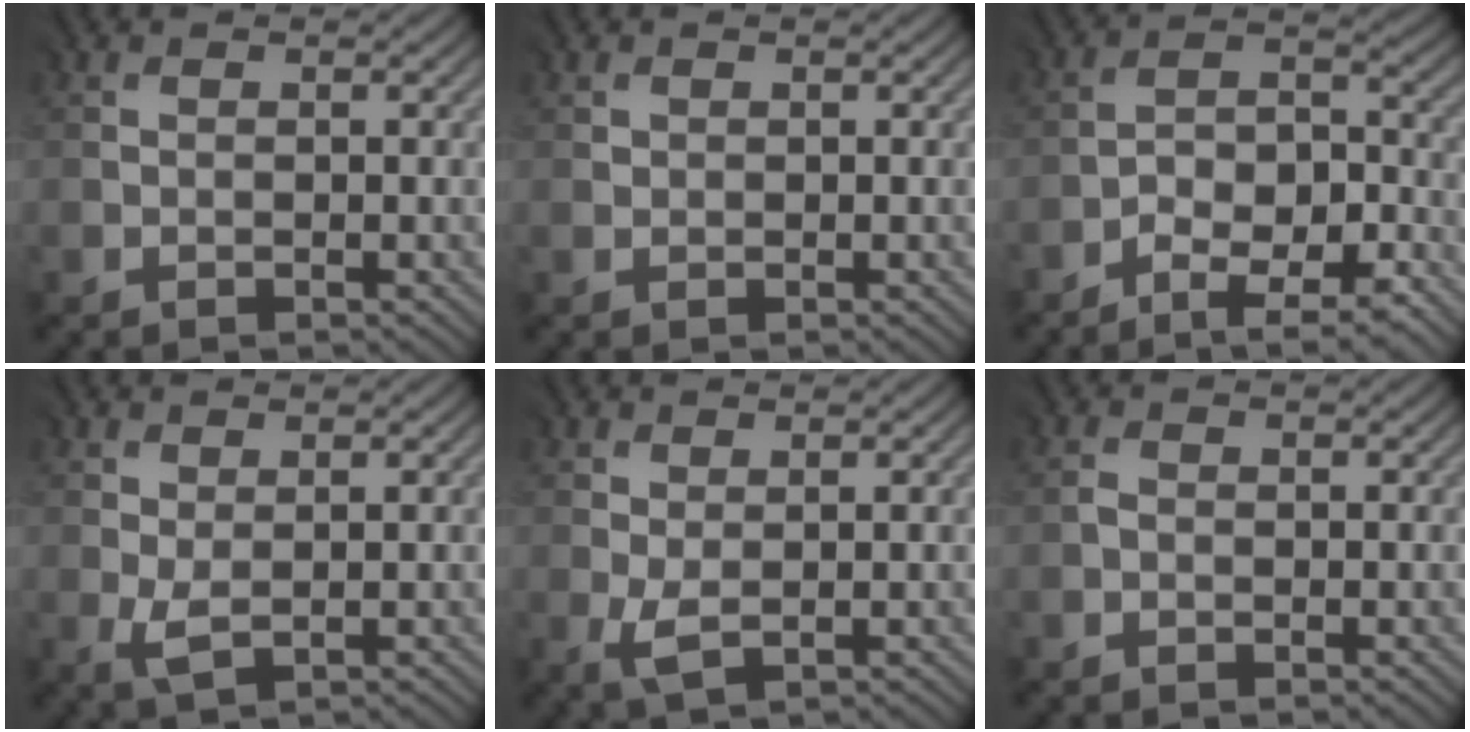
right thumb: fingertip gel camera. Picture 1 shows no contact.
{"total": 0.7, "force": [0.4, 0.6, 0.2], "torque": [-0.001, 0.001, 0.006]}
{"total": 9.9, "force": [-7.1, 4.1, 5.5], "torque": [-0.092, -0.012, -0.112]}
{"total": 2.0, "force": [0.1, 1.2, 1.6], "torque": [-0.052, -0.004, 0.004]}
{"total": 2.0, "force": [-0.1, 1.2, 1.7], "torque": [-0.057, -0.006, -0.001]}
{"total": 0.5, "force": [-0.4, 0.3, 0.1], "torque": [-0.004, 0.000, -0.009]}